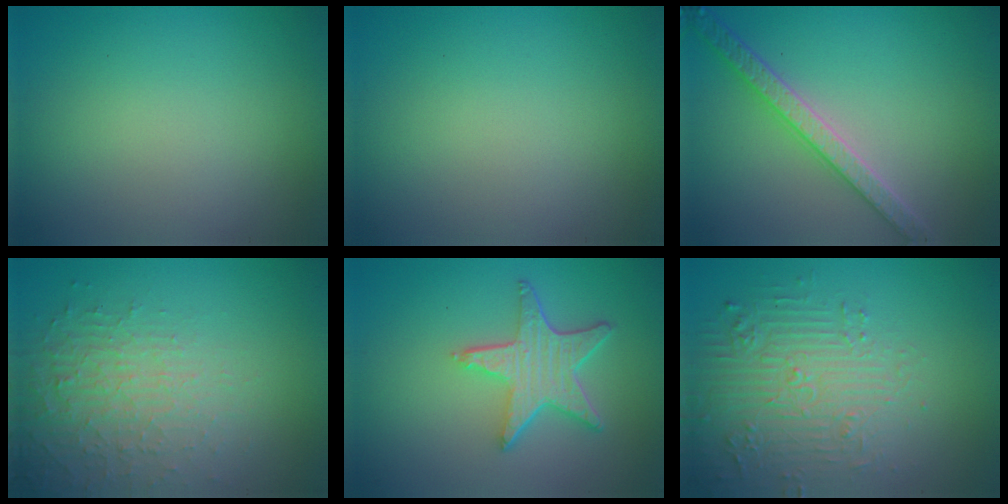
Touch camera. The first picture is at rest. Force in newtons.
{"total": 0.0}
{"total": 3.6, "press": 3.5, "slide": 0.7}
{"total": 4.9, "press": 3.3, "slide": 3.7}
{"total": 5.1, "press": 4.1, "slide": 3.1}
{"total": 4.6, "press": 4.2, "slide": 1.9}